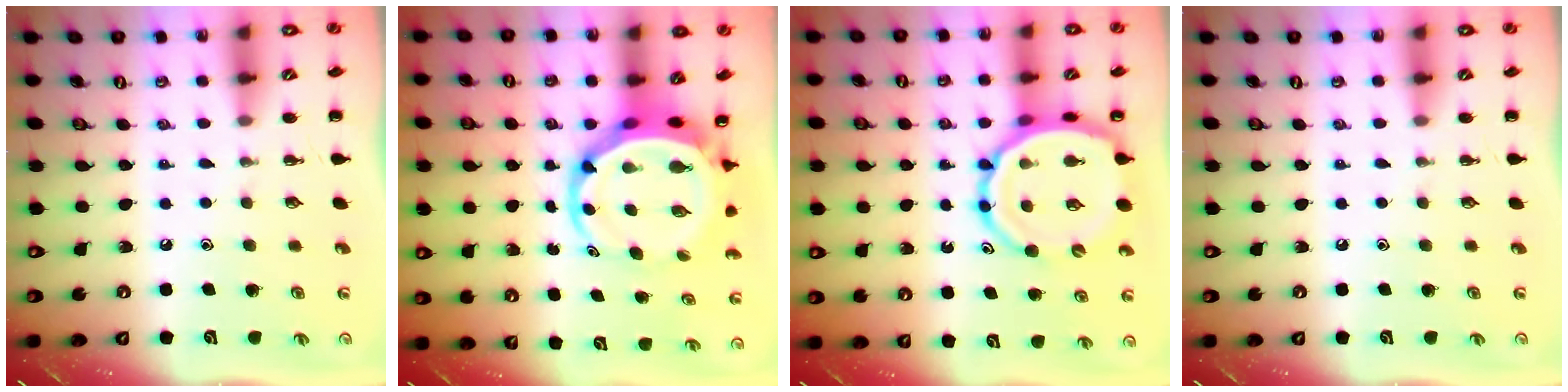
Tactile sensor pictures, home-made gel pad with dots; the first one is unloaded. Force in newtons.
{"total": 8.5, "press": 8.0, "slide": 2.9}
{"total": 14.6, "press": 14.2, "slide": 3.5}
{"total": 0.0}